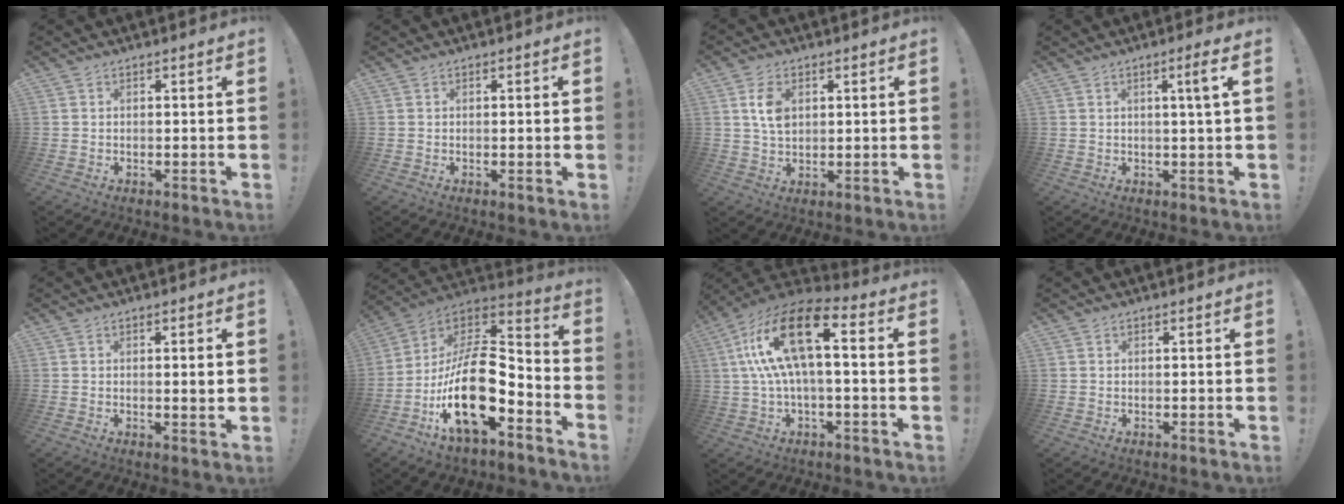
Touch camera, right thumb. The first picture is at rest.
{"total": 0.8, "force": [-0.2, -0.2, 0.7], "torque": [-0.014, 0.002, -0.005]}
{"total": 6.9, "force": [2.0, 4.6, 4.8], "torque": [-0.088, 0.001, 0.035]}
{"total": 4.4, "force": [0.9, -0.7, 4.2], "torque": [-0.074, 0.000, 0.005]}
{"total": 2.2, "force": [0.2, -0.1, 2.2], "torque": [-0.033, -0.004, -0.002]}
{"total": 21.9, "force": [-6.0, 10.2, 18.4], "torque": [-0.346, 0.024, -0.095]}
{"total": 18.9, "force": [3.5, 6.9, 17.2], "torque": [-0.331, -0.003, 0.054]}
{"total": 0.0}